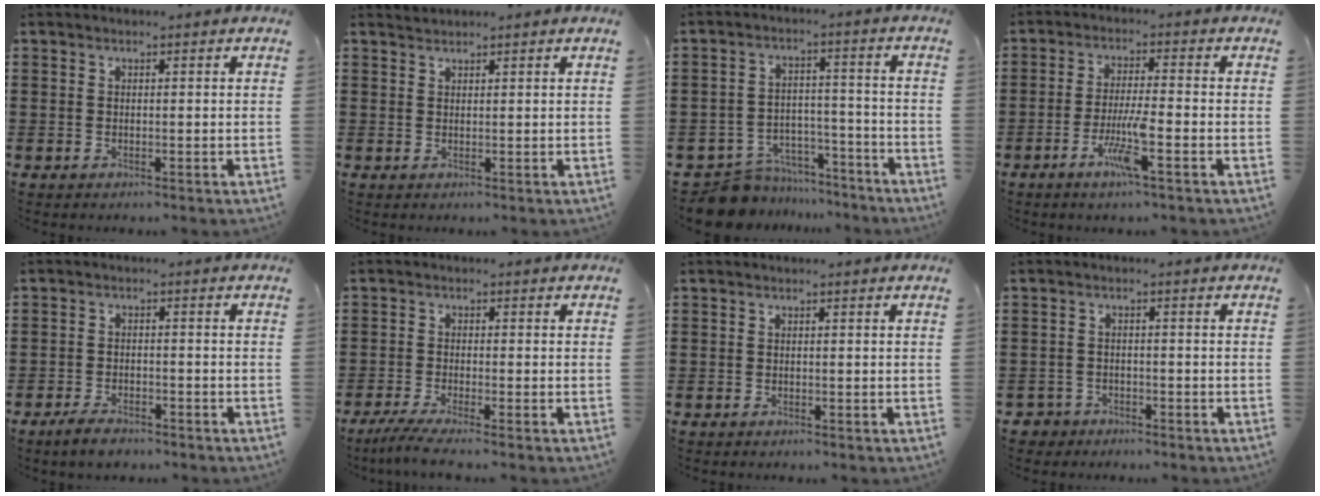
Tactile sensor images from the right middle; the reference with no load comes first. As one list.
[{"total": 0.9, "force": [0.9, -0.1, -0.2], "torque": [0.001, -0.003, 0.018]}, {"total": 7.8, "force": [-7.5, 1.9, 1.0], "torque": [-0.028, 0.018, -0.150]}, {"total": 5.9, "force": [-2.8, 0.5, 5.1], "torque": [-0.104, -0.009, -0.054]}, {"total": 2.8, "force": [-2.3, 0.9, 1.2], "torque": [-0.029, 0.003, -0.048]}, {"total": 2.9, "force": [-2.2, -0.2, 1.8], "torque": [-0.044, -0.012, -0.045]}, {"total": 0.0}, {"total": 2.2, "force": [-1.9, 1.0, 0.0], "torque": [-0.013, -0.003, -0.046]}]